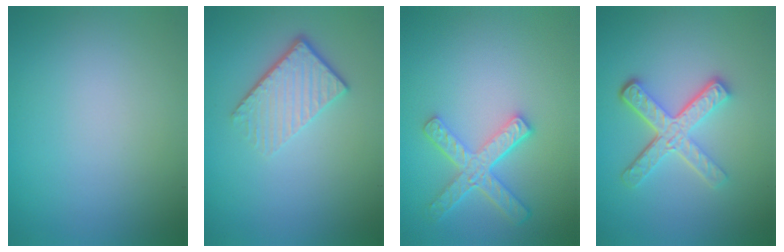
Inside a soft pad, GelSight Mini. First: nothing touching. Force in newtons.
{"total": 4.1, "press": 2.8, "slide": 3.0}
{"total": 4.5, "press": 3.5, "slide": 2.8}
{"total": 4.9, "press": 3.5, "slide": 3.4}